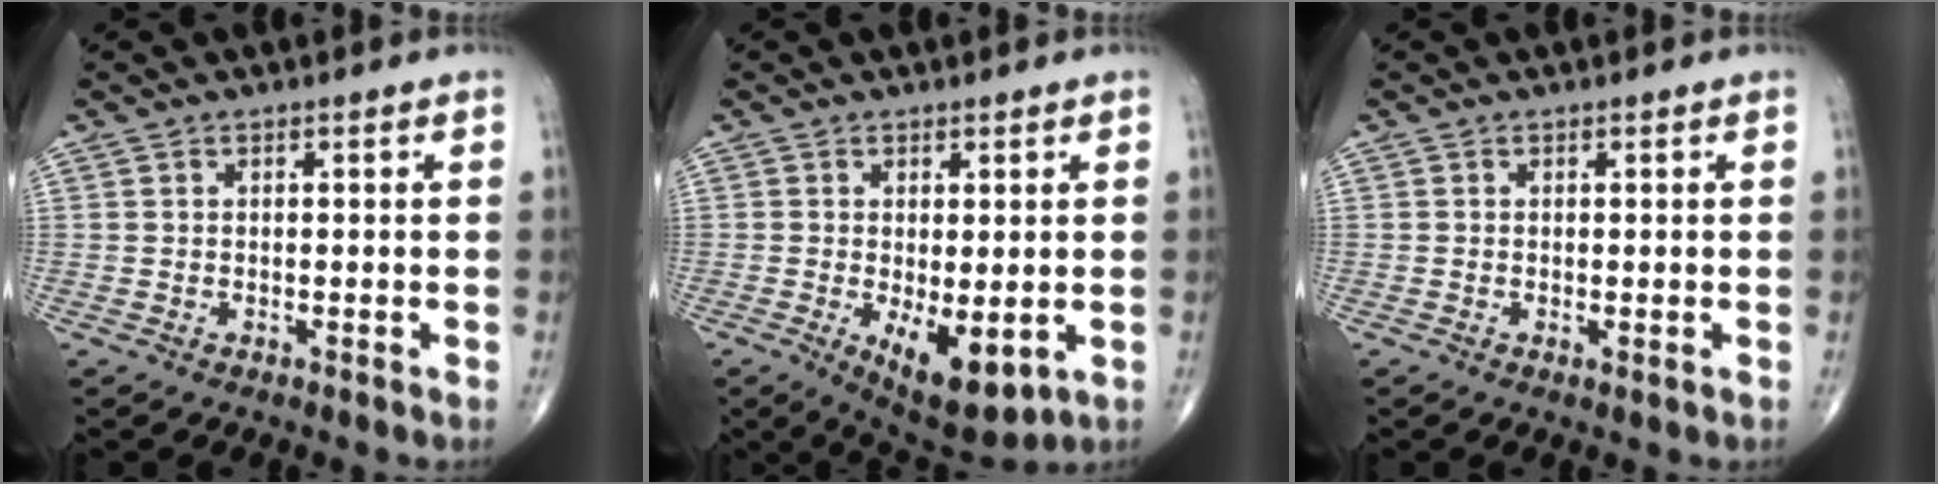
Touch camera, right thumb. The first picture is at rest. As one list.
[{"total": 9.8, "force": [-2.3, 4.3, 8.4], "torque": [-0.118, -0.021, -0.022]}, {"total": 0.6, "force": [-0.1, 0.3, 0.6], "torque": [-0.014, -0.004, -0.003]}]